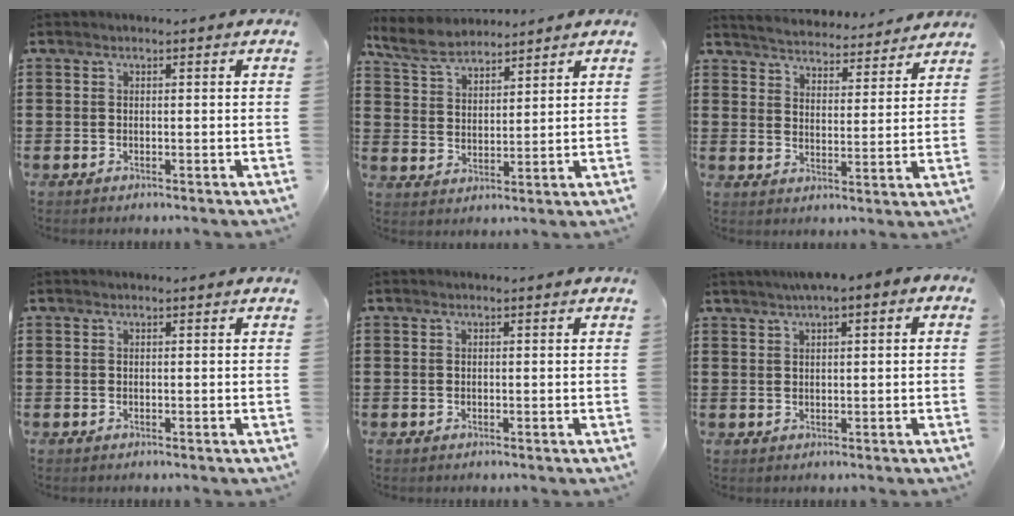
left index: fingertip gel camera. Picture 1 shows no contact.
{"total": 6.0, "force": [5.3, 2.0, 1.9], "torque": [-0.058, -0.008, 0.098]}
{"total": 4.3, "force": [4.3, -0.2, -0.4], "torque": [-0.017, -0.035, 0.071]}
{"total": 0.0}
{"total": 0.0}
{"total": 1.7, "force": [0.6, 0.4, 1.6], "torque": [-0.029, 0.004, 0.010]}